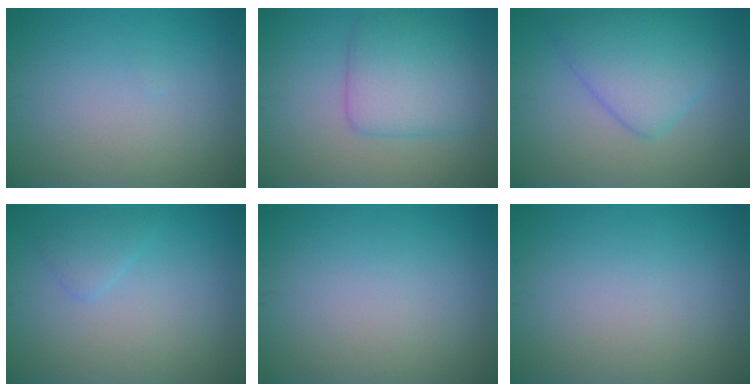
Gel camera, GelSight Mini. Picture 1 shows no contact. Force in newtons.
{"total": 5.2, "press": 5.2, "slide": 0.1}
{"total": 5.0, "press": 5.0, "slide": 0.1}
{"total": 1.4, "press": 1.4, "slide": 0.1}
{"total": 0.0}
{"total": 0.0}